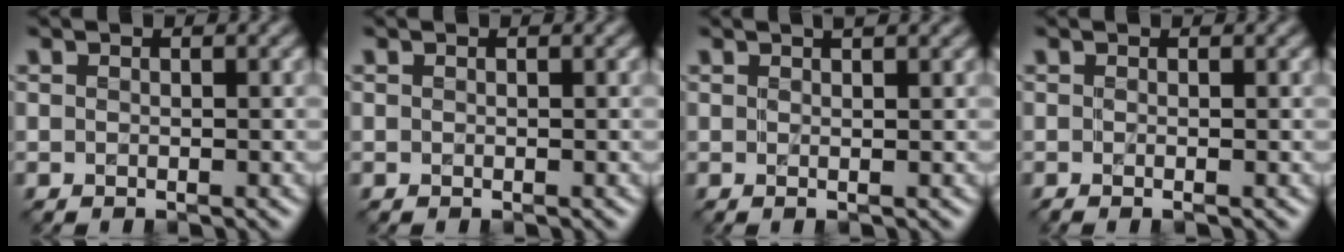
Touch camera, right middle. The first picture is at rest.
{"total": 0.0}
{"total": 3.0, "force": [1.5, 1.2, 2.4], "torque": [-0.015, 0.007, -0.008]}
{"total": 1.1, "force": [-0.2, 0.3, 1.0], "torque": [-0.014, -0.005, -0.007]}